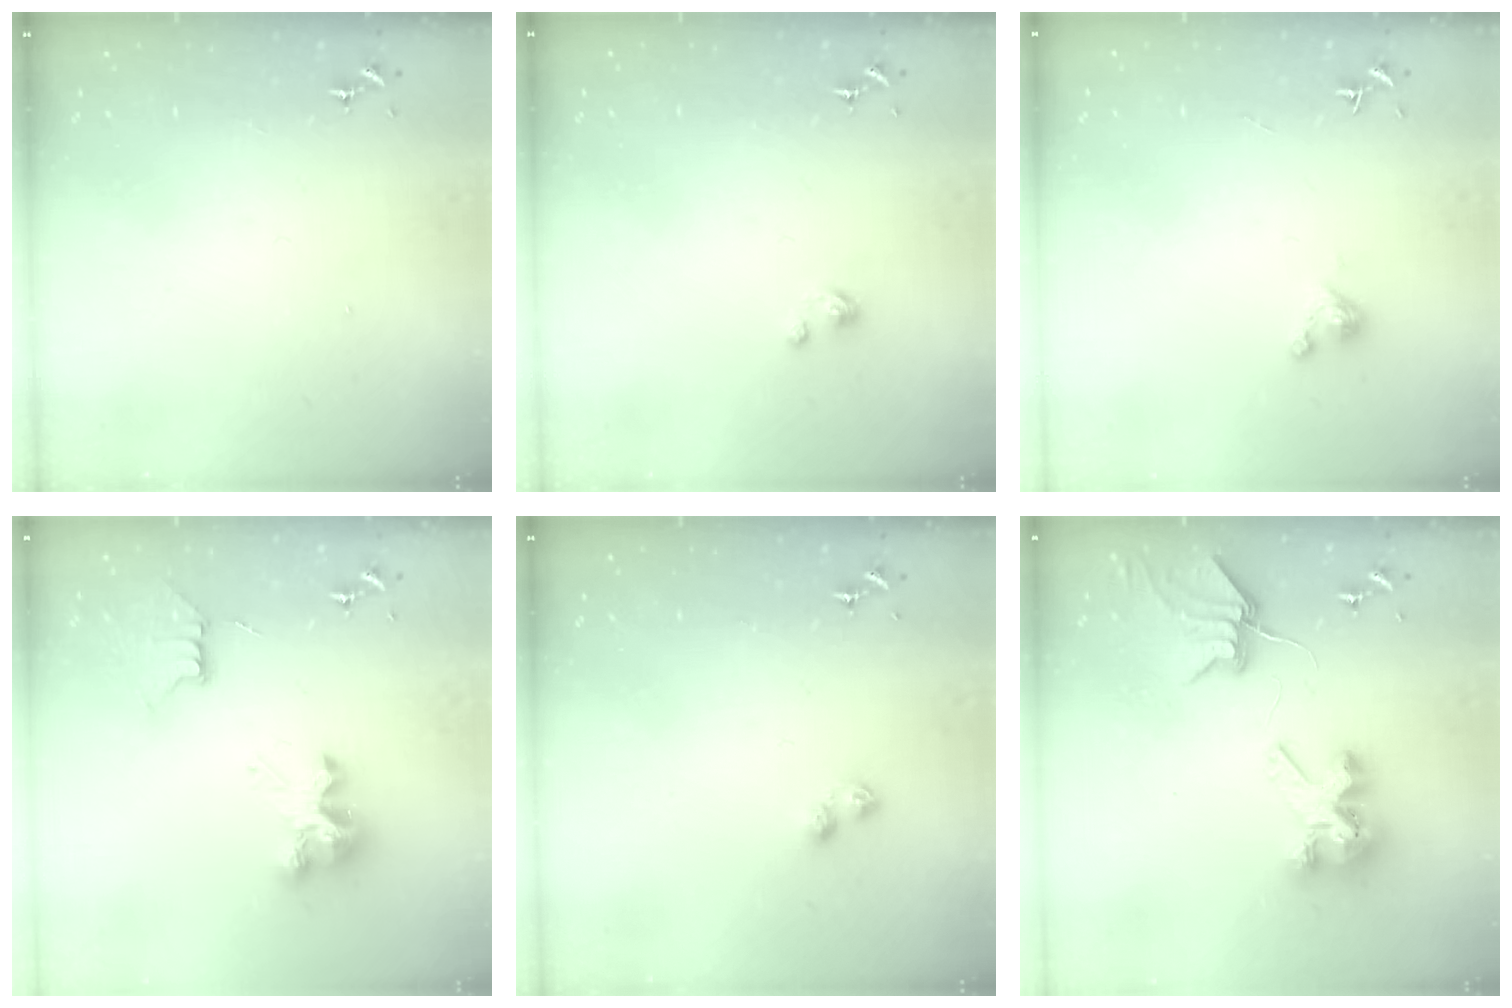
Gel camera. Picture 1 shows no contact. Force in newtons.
{"total": 4.1, "press": 4.1, "slide": 0.2}
{"total": 3.3, "press": 3.3, "slide": 0.3}
{"total": 9.0, "press": 9.0, "slide": 0.6}
{"total": 3.7, "press": 3.7, "slide": 0.4}
{"total": 9.3, "press": 9.2, "slide": 1.3}